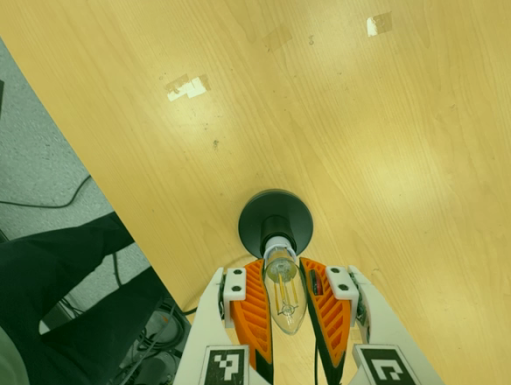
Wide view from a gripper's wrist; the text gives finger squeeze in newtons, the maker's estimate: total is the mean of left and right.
{"total": 20.2, "left": 20.9, "right": 19.6}